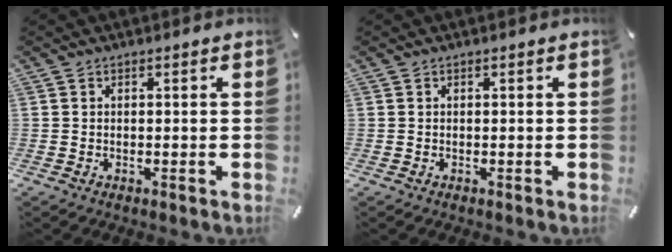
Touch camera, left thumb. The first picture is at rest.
{"total": 0.0}